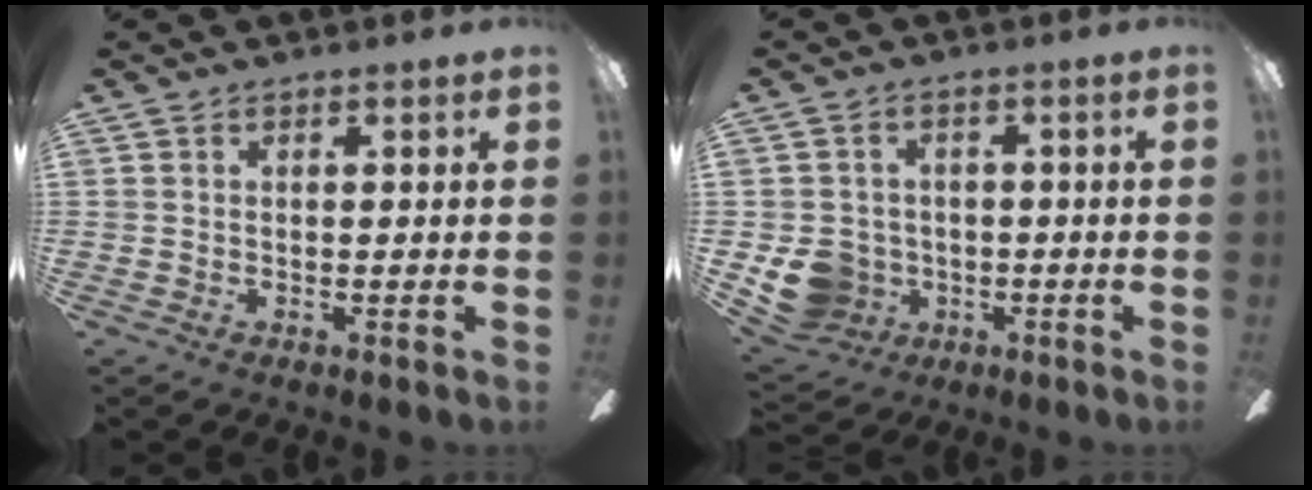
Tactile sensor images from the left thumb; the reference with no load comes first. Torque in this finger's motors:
{"motor_torque": [-0.19, 0.49, 0.07, -0.10, 0.01]}